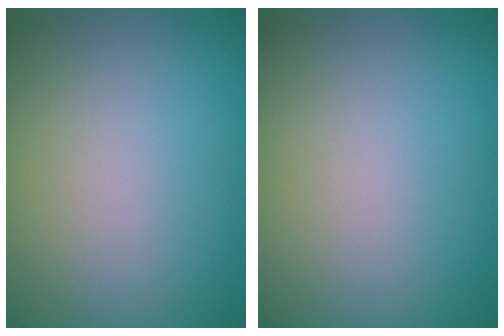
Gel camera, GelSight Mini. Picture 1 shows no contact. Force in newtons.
{"total": 0.0}